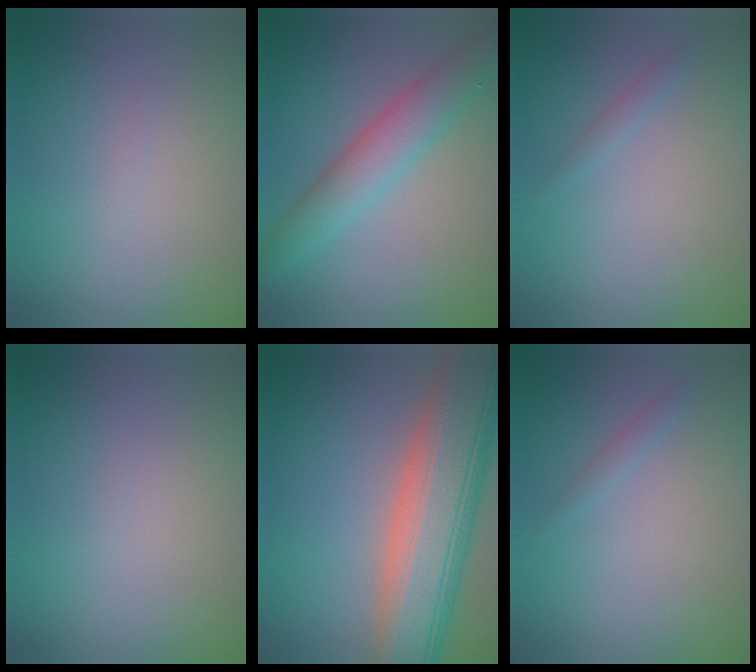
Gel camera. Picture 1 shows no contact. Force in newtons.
{"total": 4.5, "press": 4.5, "slide": 0.2}
{"total": 0.8, "press": 0.8, "slide": 0.0}
{"total": 0.0}
{"total": 11.9, "press": 11.9, "slide": 0.9}
{"total": 0.8, "press": 0.8, "slide": 0.0}